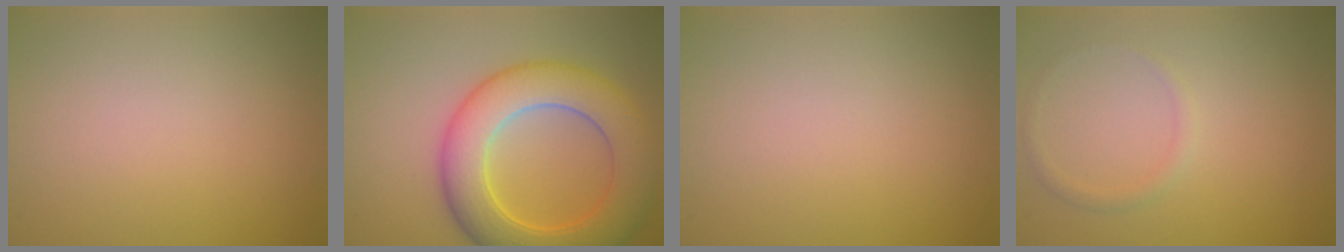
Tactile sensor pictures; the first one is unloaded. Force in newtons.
{"total": 8.6, "press": 8.6, "slide": 0.2}
{"total": 0.0}
{"total": 0.9, "press": 0.9, "slide": 0.1}